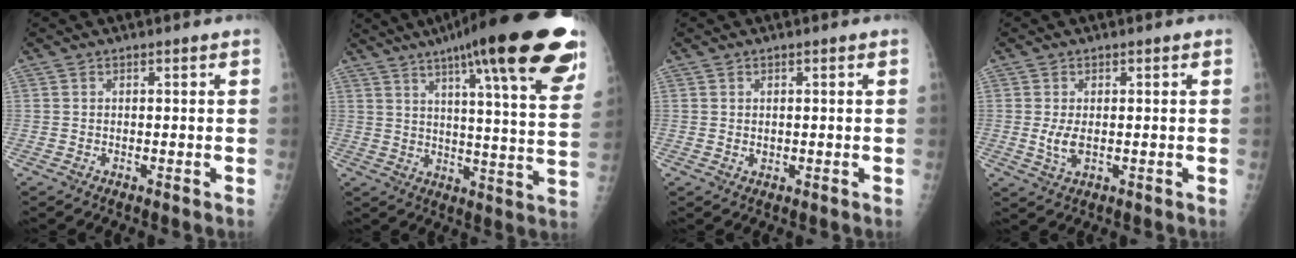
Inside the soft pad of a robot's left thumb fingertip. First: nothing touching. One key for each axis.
{"total": 27.7, "fx": 17.1, "fy": 4.6, "fz": 21.2, "tx": -0.277, "ty": -0.041, "tz": 0.229}
{"total": 1.1, "fx": 0.0, "fy": 0.9, "fz": 0.6, "tx": -0.006, "ty": -0.001, "tz": 0.005}
{"total": 3.2, "fx": -0.1, "fy": 1.6, "fz": 2.7, "tx": -0.057, "ty": -0.009, "tz": 0.001}